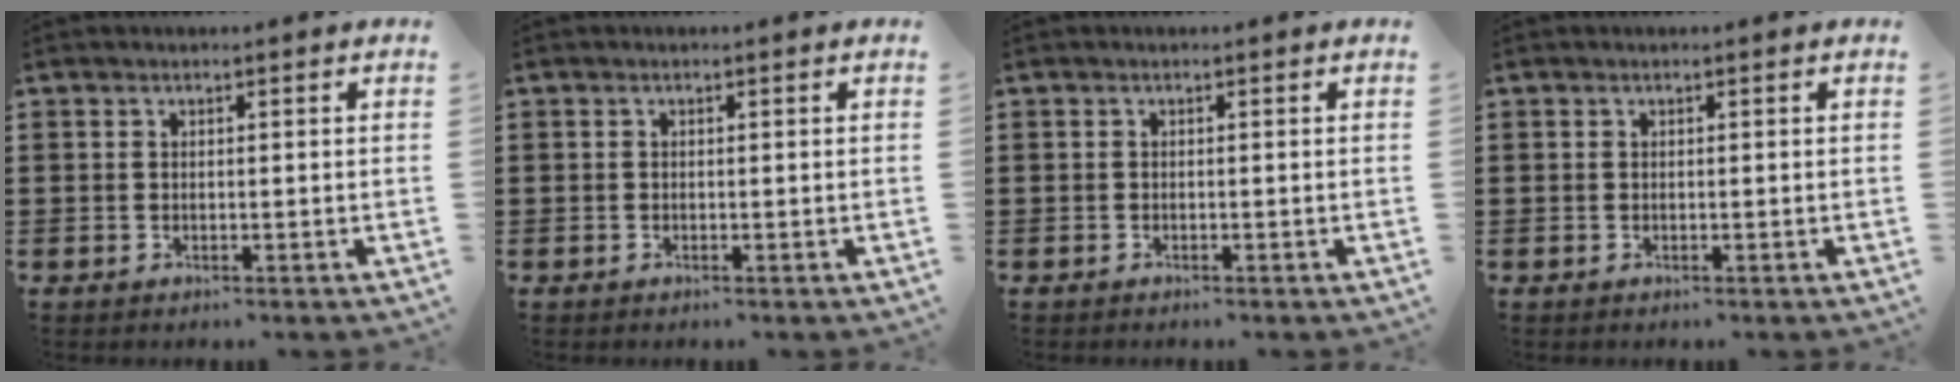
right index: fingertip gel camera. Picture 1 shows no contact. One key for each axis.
{"total": 0.0}
{"total": 0.0}
{"total": 0.0}